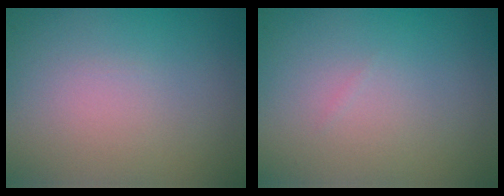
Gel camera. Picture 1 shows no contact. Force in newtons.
{"total": 0.0}